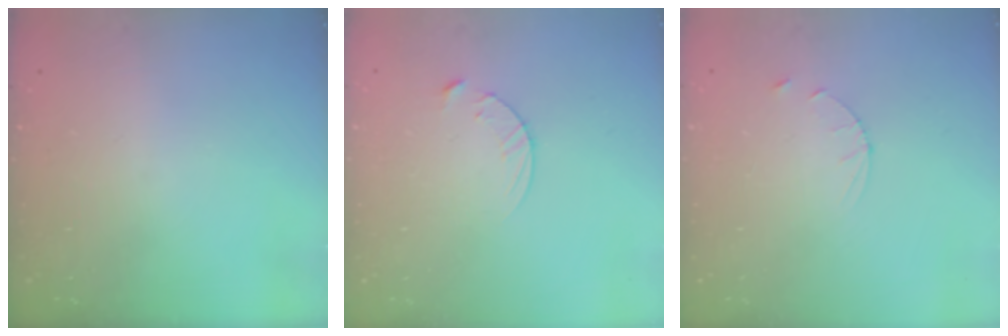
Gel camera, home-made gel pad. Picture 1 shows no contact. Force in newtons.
{"total": 5.4, "press": 5.4, "slide": 0.5}
{"total": 3.0, "press": 2.9, "slide": 0.4}